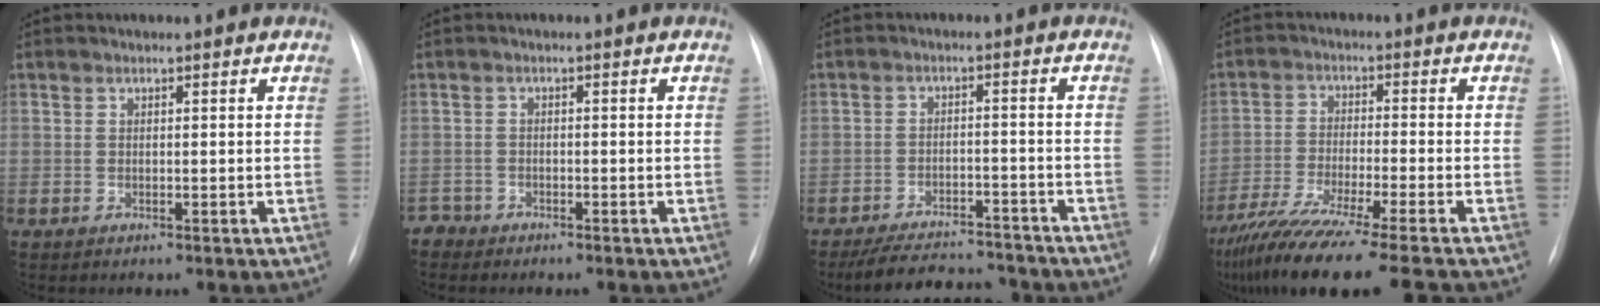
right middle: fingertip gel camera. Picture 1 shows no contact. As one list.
[{"total": 1.7, "force": [-1.4, 0.7, -0.6], "torque": [0.010, 0.002, -0.027]}, {"total": 11.5, "force": [-10.5, 2.9, 3.6], "torque": [-0.053, 0.005, -0.149]}, {"total": 16.1, "force": [-13.0, -0.6, 9.5], "torque": [-0.173, -0.051, -0.218]}]